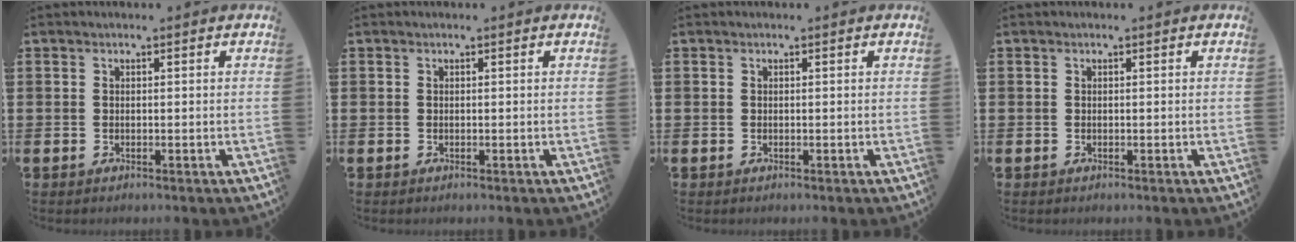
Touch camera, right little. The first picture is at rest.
{"total": 0.0}
{"total": 0.0}
{"total": 0.0}